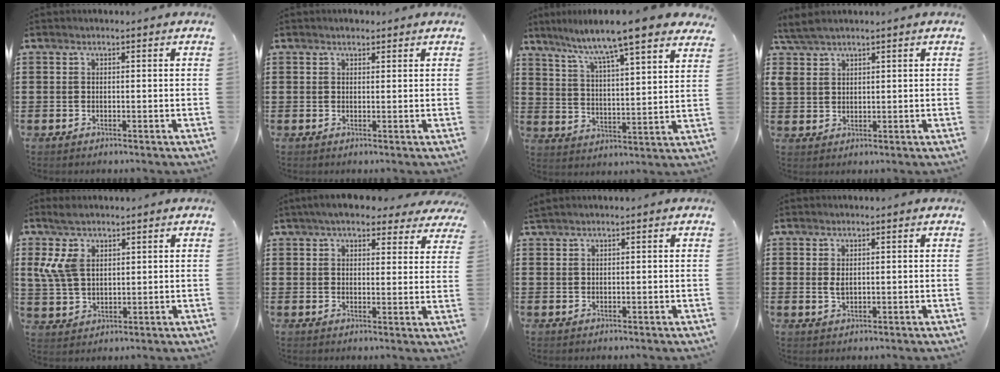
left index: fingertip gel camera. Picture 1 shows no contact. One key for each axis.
{"total": 1.1, "fx": 0.9, "fy": 0.5, "fz": 0.3, "tx": 0.001, "ty": 0.000, "tz": 0.016}
{"total": 7.6, "fx": 6.8, "fy": -0.3, "fz": 3.5, "tx": -0.098, "ty": -0.042, "tz": 0.107}
{"total": 3.3, "fx": 2.7, "fy": 1.6, "fz": 1.2, "tx": -0.033, "ty": 0.007, "tz": 0.051}
{"total": 6.8, "fx": 3.1, "fy": 4.3, "fz": 4.3, "tx": -0.120, "ty": 0.008, "tz": 0.054}
{"total": 5.7, "fx": 5.0, "fy": 1.3, "fz": 2.3, "tx": -0.054, "ty": -0.007, "tz": 0.091}
{"total": 0.7, "fx": 0.6, "fy": 0.0, "fz": 0.4, "tx": -0.007, "ty": 0.000, "tz": 0.012}
{"total": 1.7, "fx": 0.3, "fy": 0.9, "fz": 1.4, "tx": -0.038, "ty": 0.002, "tz": 0.003}